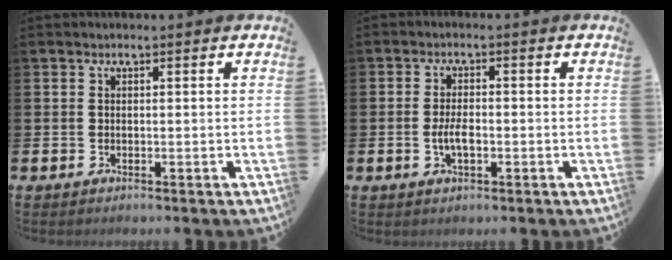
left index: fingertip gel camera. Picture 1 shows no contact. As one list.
[{"total": 3.2, "force": [-0.6, 1.4, 2.8], "torque": [-0.038, -0.003, -0.015]}]